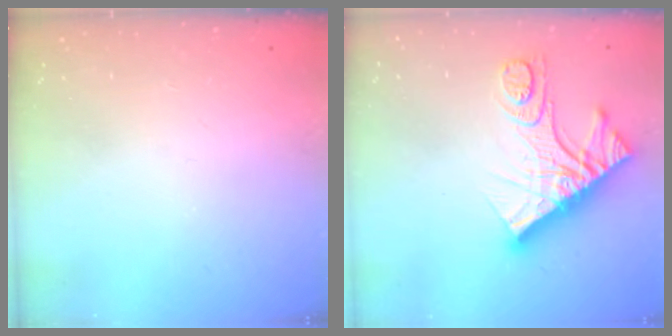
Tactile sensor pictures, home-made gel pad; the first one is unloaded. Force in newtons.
{"total": 15.7, "press": 15.6, "slide": 1.6}